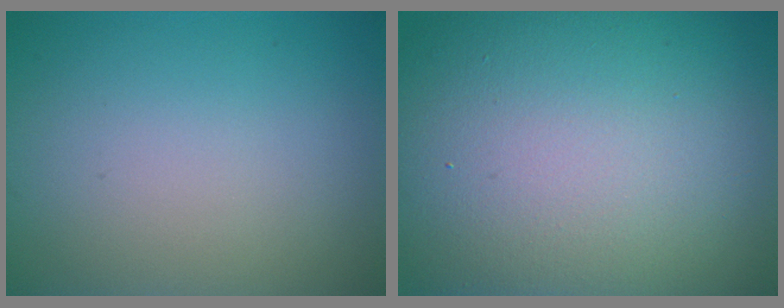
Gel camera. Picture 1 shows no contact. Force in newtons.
{"total": 19.5, "press": 19.5, "slide": 0.9}